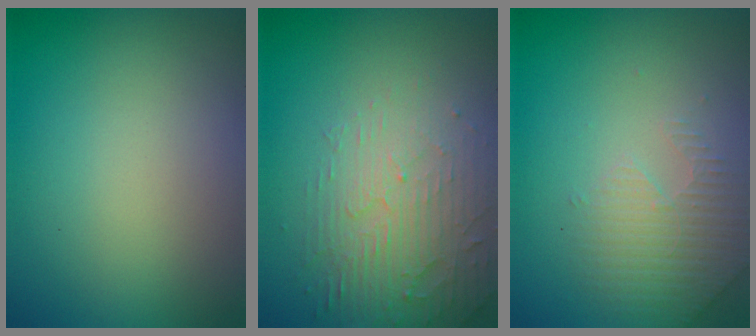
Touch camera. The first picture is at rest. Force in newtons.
{"total": 5.0, "press": 3.3, "slide": 3.7}
{"total": 3.1, "press": 3.1, "slide": 0.7}